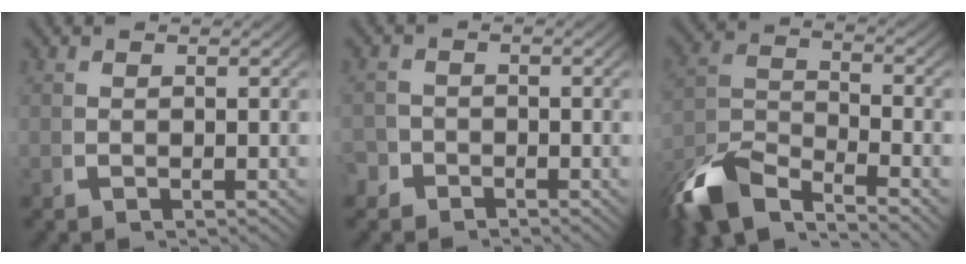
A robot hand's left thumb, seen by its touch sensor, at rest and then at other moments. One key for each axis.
{"total": 2.4, "fx": -2.1, "fy": 1.2, "fz": -0.1, "tx": -0.002, "ty": -0.019, "tz": -0.032}
{"total": 9.0, "fx": -4.6, "fy": 5.5, "fz": 5.5, "tx": -0.130, "ty": -0.037, "tz": -0.068}